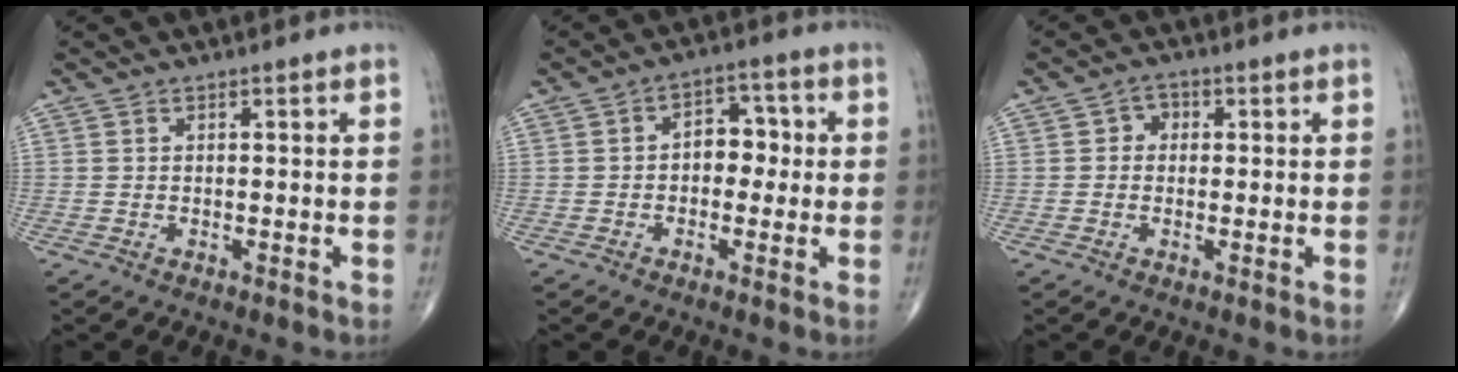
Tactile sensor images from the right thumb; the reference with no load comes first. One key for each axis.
{"total": 5.8, "fx": -0.2, "fy": 4.1, "fz": 4.1, "tx": -0.028, "ty": 0.021, "tz": -0.012}
{"total": 2.5, "fx": 0.2, "fy": 2.2, "fz": 1.2, "tx": -0.001, "ty": 0.008, "tz": -0.005}